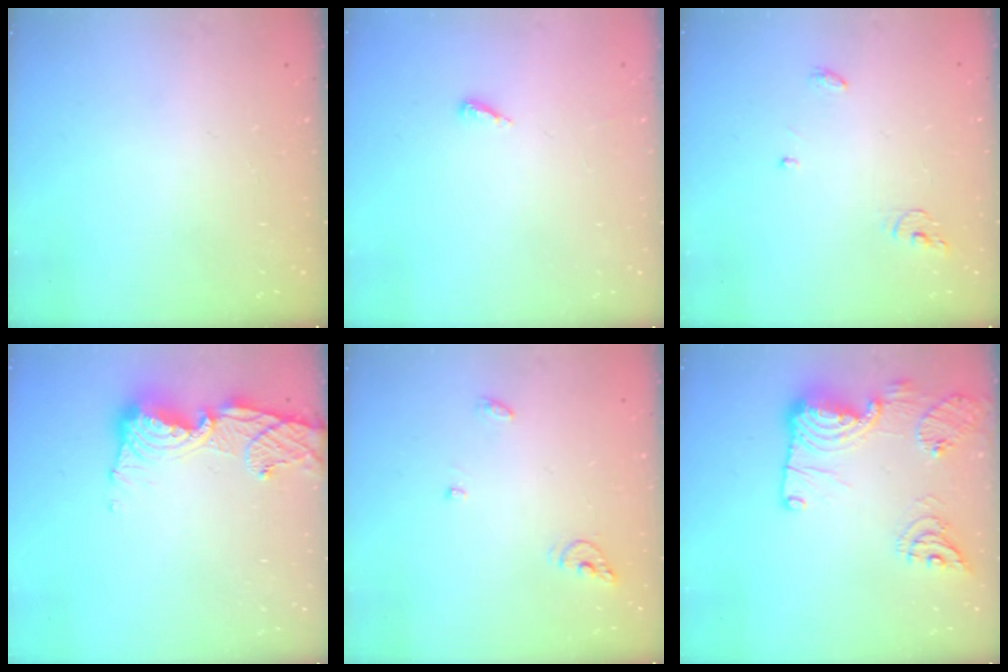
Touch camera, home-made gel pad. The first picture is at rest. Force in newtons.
{"total": 2.8, "press": 2.8, "slide": 0.2}
{"total": 4.2, "press": 4.1, "slide": 0.3}
{"total": 13.3, "press": 13.2, "slide": 1.6}
{"total": 5.7, "press": 5.7, "slide": 0.5}
{"total": 19.1, "press": 18.3, "slide": 5.5}